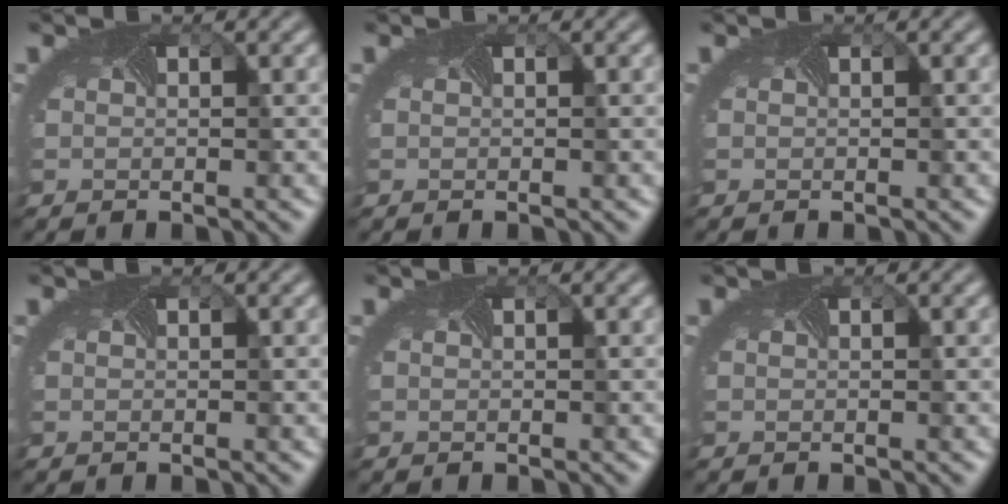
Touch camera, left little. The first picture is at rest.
{"total": 0.0}
{"total": 0.0}
{"total": 0.0}
{"total": 0.0}
{"total": 0.0}